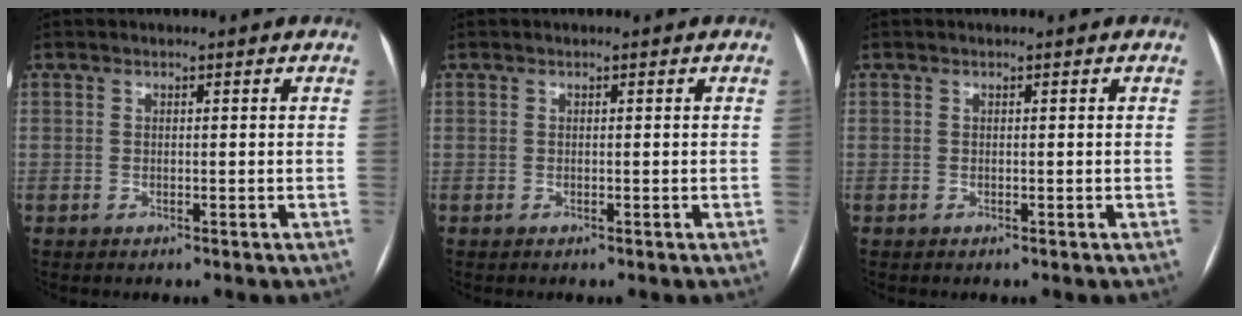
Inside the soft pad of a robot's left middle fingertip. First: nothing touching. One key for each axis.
{"total": 0.0}
{"total": 0.0}